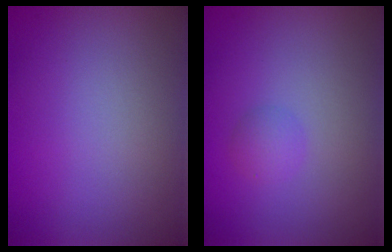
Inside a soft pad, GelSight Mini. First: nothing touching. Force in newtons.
{"total": 1.2, "press": 1.2, "slide": 0.1}